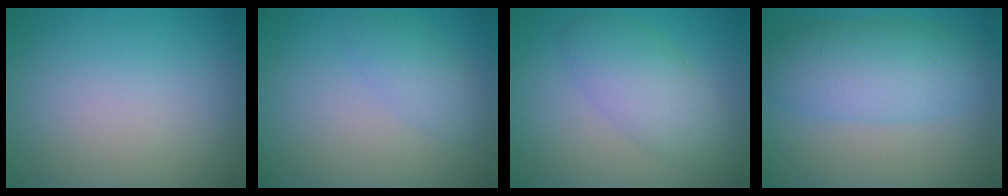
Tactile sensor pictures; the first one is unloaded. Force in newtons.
{"total": 2.1, "press": 2.1, "slide": 0.1}
{"total": 4.4, "press": 4.4, "slide": 0.1}
{"total": 6.0, "press": 6.0, "slide": 0.1}